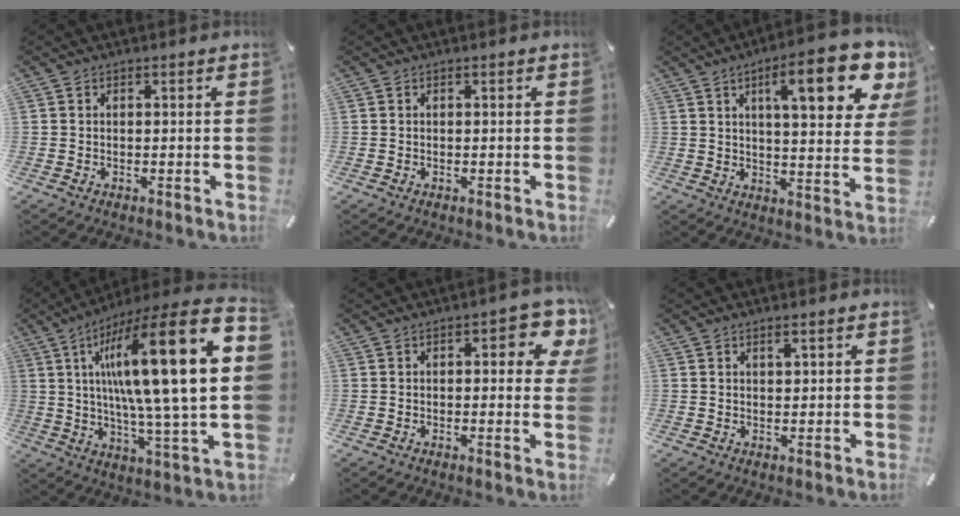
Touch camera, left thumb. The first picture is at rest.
{"total": 0.0}
{"total": 18.1, "force": [8.3, 5.5, 15.1], "torque": [-0.215, -0.031, 0.122]}
{"total": 26.1, "force": [6.1, 4.2, 25.0], "torque": [-0.448, -0.040, 0.073]}
{"total": 8.3, "force": [2.7, 3.5, 7.1], "torque": [-0.088, -0.012, 0.039]}
{"total": 1.7, "force": [1.0, 0.8, 1.2], "torque": [-0.017, -0.003, 0.015]}